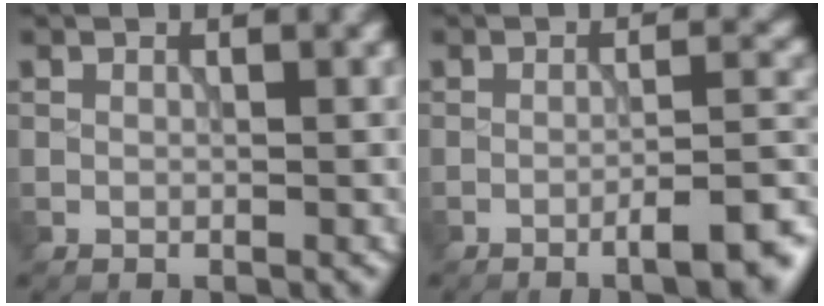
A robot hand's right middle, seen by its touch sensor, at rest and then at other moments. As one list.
[{"total": 6.2, "force": [-3.6, 1.4, 4.9], "torque": [-0.056, 0.007, -0.049]}]